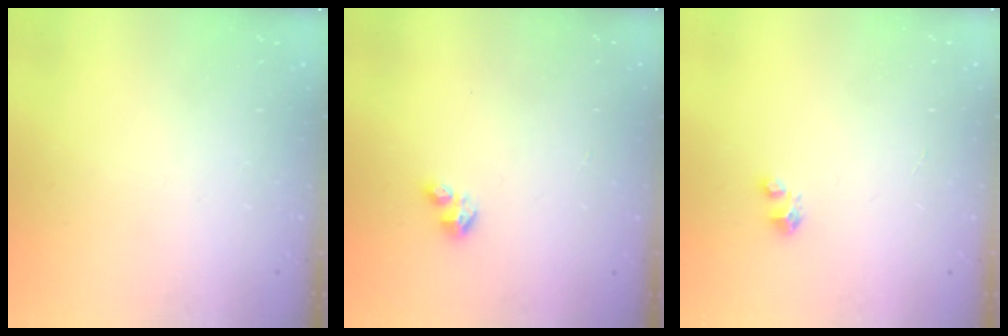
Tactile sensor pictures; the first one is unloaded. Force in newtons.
{"total": 2.9, "press": 2.8, "slide": 0.6}
{"total": 2.1, "press": 2.1, "slide": 0.1}